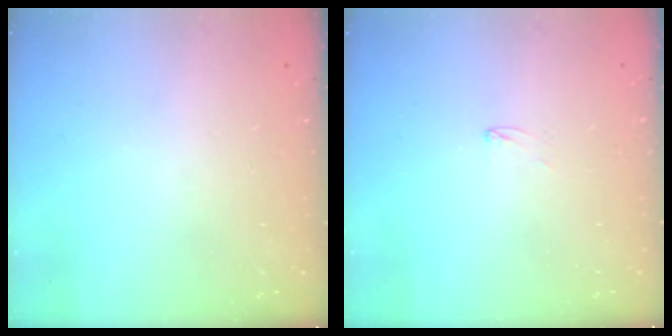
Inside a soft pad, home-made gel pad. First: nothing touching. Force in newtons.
{"total": 2.6, "press": 2.6, "slide": 0.2}